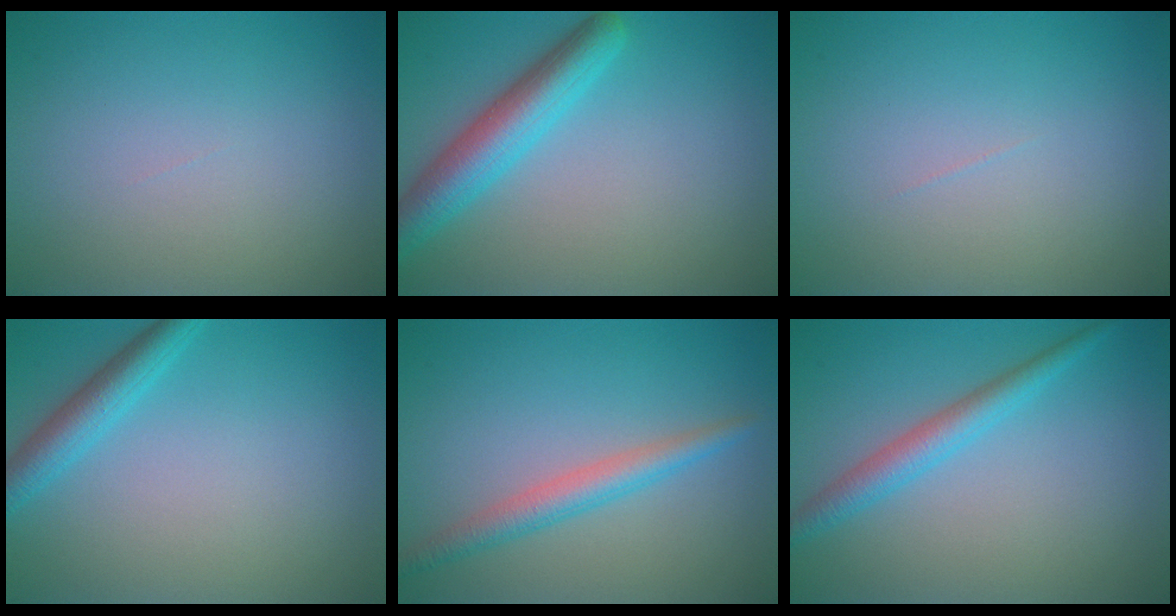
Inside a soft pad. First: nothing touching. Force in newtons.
{"total": 5.1, "press": 5.1, "slide": 0.2}
{"total": 0.0}
{"total": 3.0, "press": 3.0, "slide": 0.1}
{"total": 2.8, "press": 2.8, "slide": 0.1}
{"total": 2.9, "press": 2.9, "slide": 0.1}